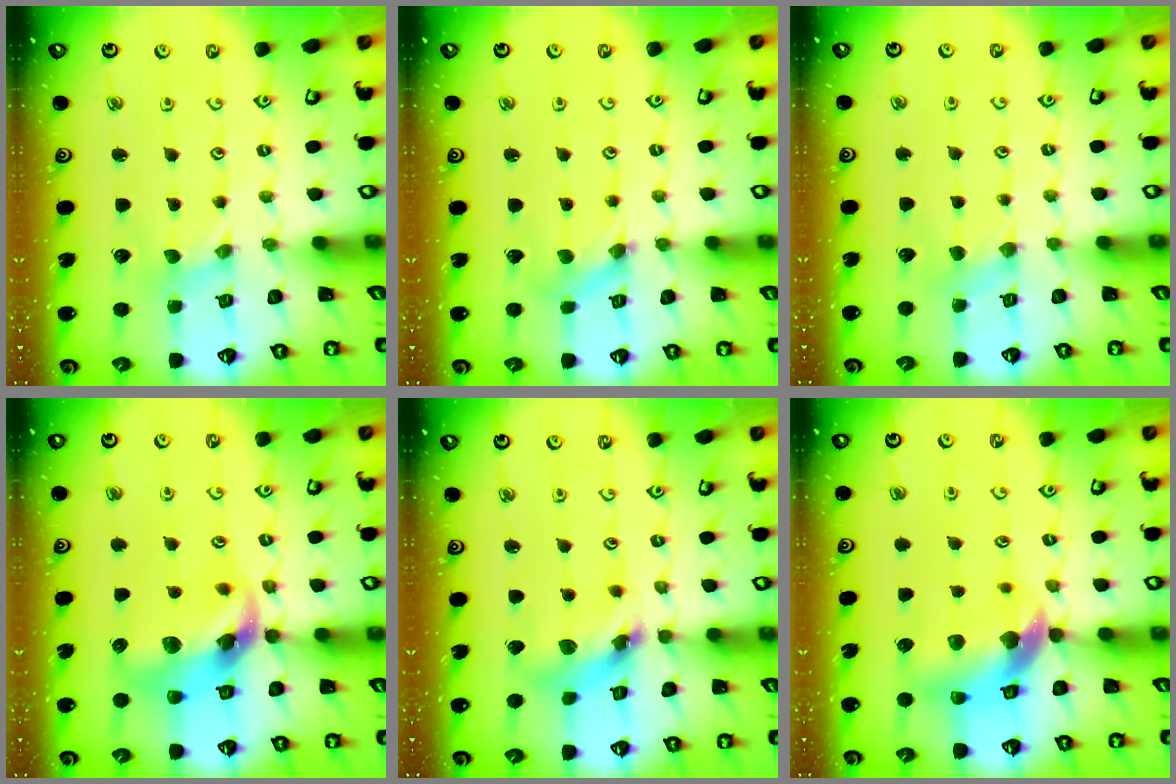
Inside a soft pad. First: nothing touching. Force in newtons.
{"total": 1.6, "press": 1.5, "slide": 0.3}
{"total": 2.2, "press": 2.1, "slide": 0.4}
{"total": 13.1, "press": 13.0, "slide": 1.8}
{"total": 11.3, "press": 11.2, "slide": 1.4}
{"total": 10.7, "press": 10.6, "slide": 1.5}